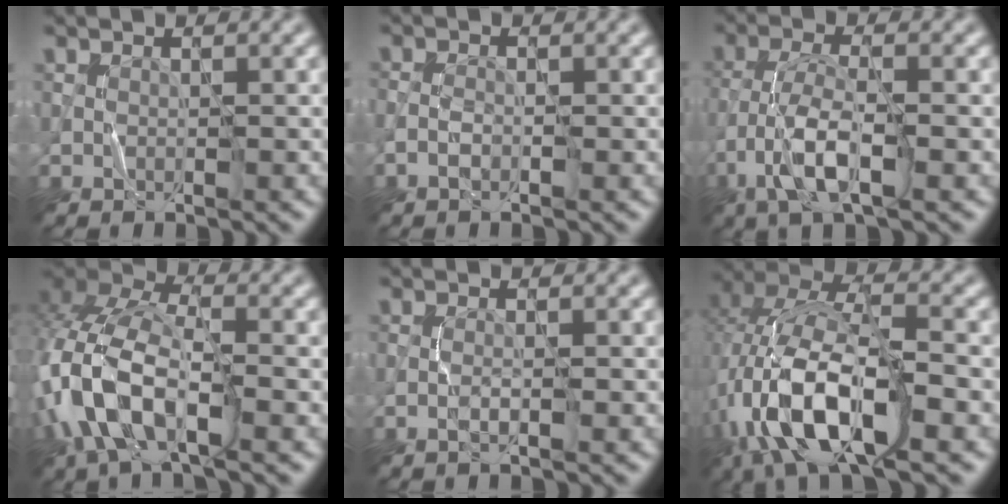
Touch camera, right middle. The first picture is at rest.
{"total": 0.9, "force": [-0.6, 0.3, 0.5], "torque": [-0.013, 0.002, -0.016]}
{"total": 5.4, "force": [-2.4, 1.7, 4.5], "torque": [-0.100, 0.001, -0.051]}
{"total": 10.6, "force": [-3.4, 5.3, 8.5], "torque": [-0.200, 0.005, -0.078]}
{"total": 0.6, "force": [-0.4, -0.2, 0.5], "torque": [-0.011, 0.000, -0.010]}
{"total": 12.9, "force": [-4.9, 4.9, 10.9], "torque": [-0.228, 0.009, -0.095]}